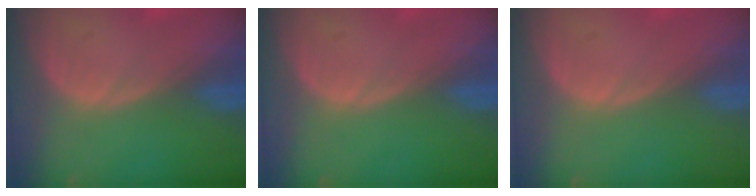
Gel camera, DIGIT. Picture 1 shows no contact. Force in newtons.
{"total": 0.0}
{"total": 0.0}